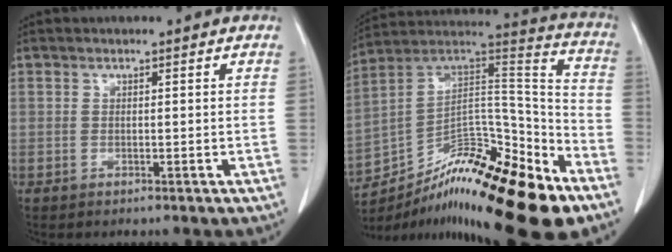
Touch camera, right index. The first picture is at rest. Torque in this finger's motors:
{"motor_torque": [1.00, -1.14, -0.06, -0.08]}